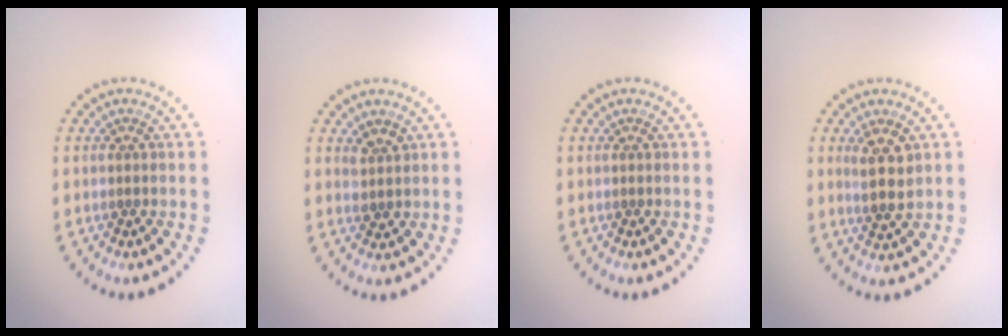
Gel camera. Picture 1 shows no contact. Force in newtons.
{"total": 1.4, "press": 1.3, "slide": 0.6}
{"total": 0.0}
{"total": 2.8, "press": 2.5, "slide": 1.2}